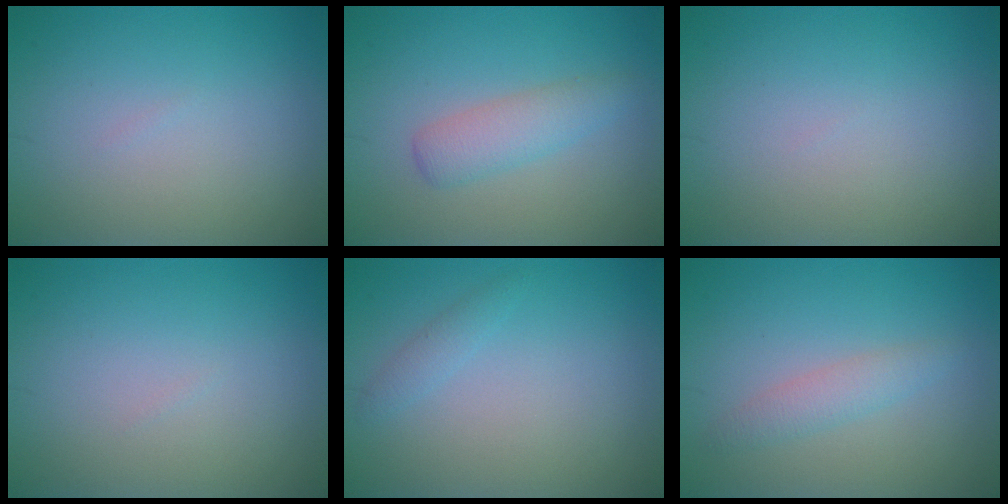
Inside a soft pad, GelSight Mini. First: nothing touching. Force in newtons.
{"total": 2.6, "press": 2.6, "slide": 0.0}
{"total": 0.0}
{"total": 0.0}
{"total": 1.0, "press": 1.0, "slide": 0.1}
{"total": 1.8, "press": 1.8, "slide": 0.0}